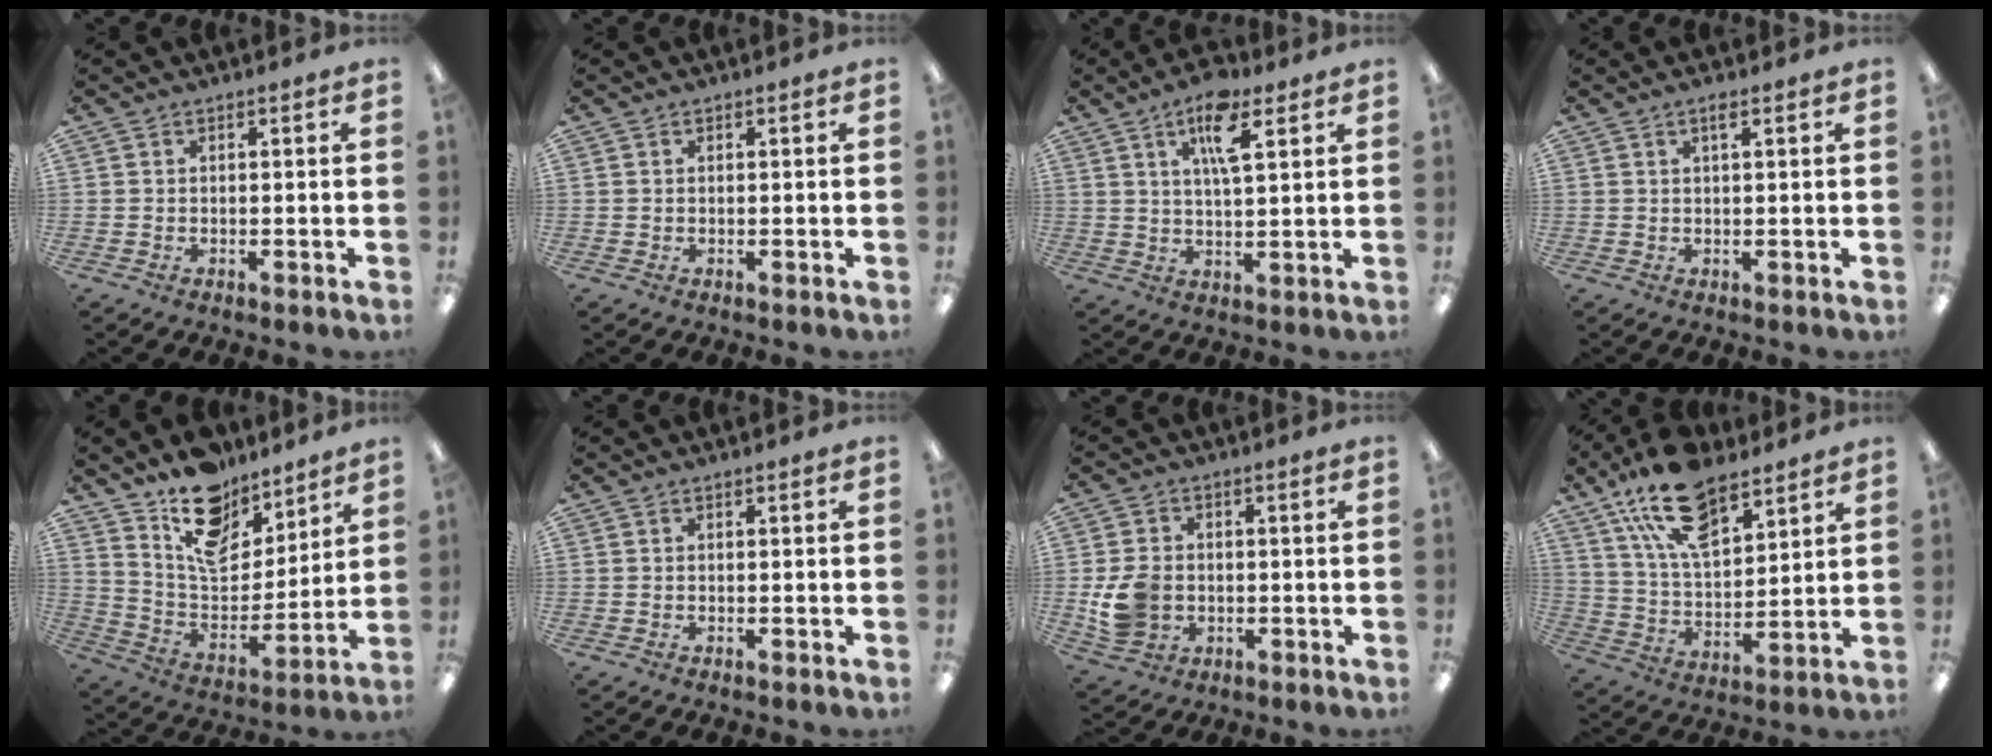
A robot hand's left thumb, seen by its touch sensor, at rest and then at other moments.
{"total": 0.0}
{"total": 9.6, "force": [5.3, 3.3, 7.3], "torque": [-0.122, -0.009, 0.086]}
{"total": 1.7, "force": [1.0, 0.4, 1.3], "torque": [-0.021, 0.000, 0.015]}
{"total": 15.5, "force": [11.5, 8.4, 6.2], "torque": [-0.102, -0.078, 0.209]}
{"total": 0.0}
{"total": 8.8, "force": [-1.2, 7.2, 4.8], "torque": [-0.101, 0.016, -0.017]}
{"total": 17.9, "force": [11.7, 8.7, 10.4], "torque": [-0.194, -0.044, 0.212]}